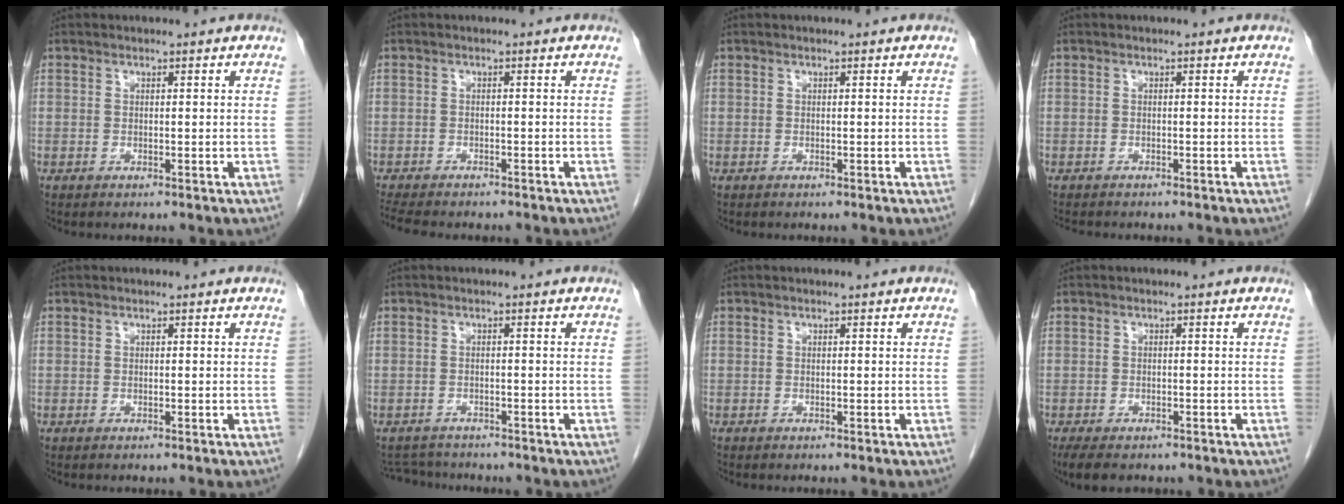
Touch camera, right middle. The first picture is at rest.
{"total": 8.0, "force": [-6.9, 2.1, 3.5], "torque": [-0.059, -0.007, -0.101]}
{"total": 0.0}
{"total": 4.2, "force": [-3.7, 1.1, 1.8], "torque": [-0.027, -0.008, -0.049]}
{"total": 0.0}
{"total": 4.1, "force": [-4.0, 1.0, 0.3], "torque": [-0.007, -0.010, -0.064]}
{"total": 0.0}
{"total": 4.7, "force": [-3.6, 2.0, 2.3], "torque": [-0.039, -0.010, -0.052]}